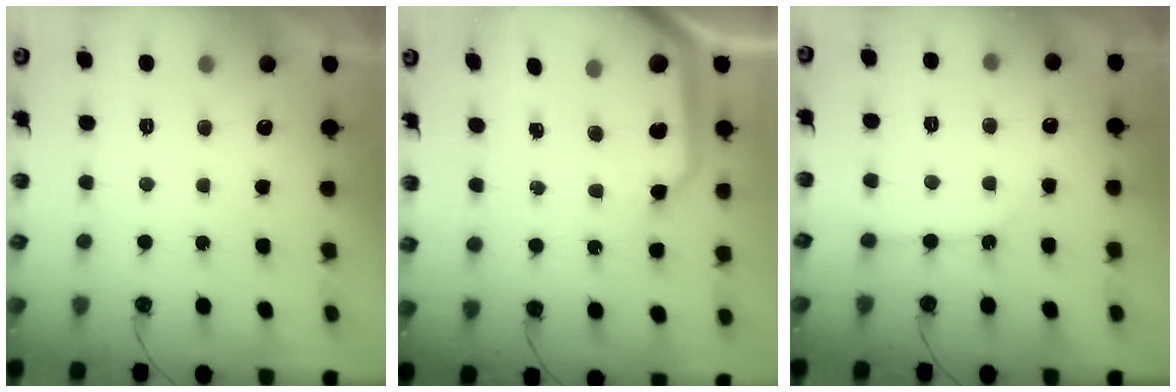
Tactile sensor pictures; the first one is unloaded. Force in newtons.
{"total": 13.5, "press": 13.4, "slide": 1.7}
{"total": 2.8, "press": 2.8, "slide": 0.5}